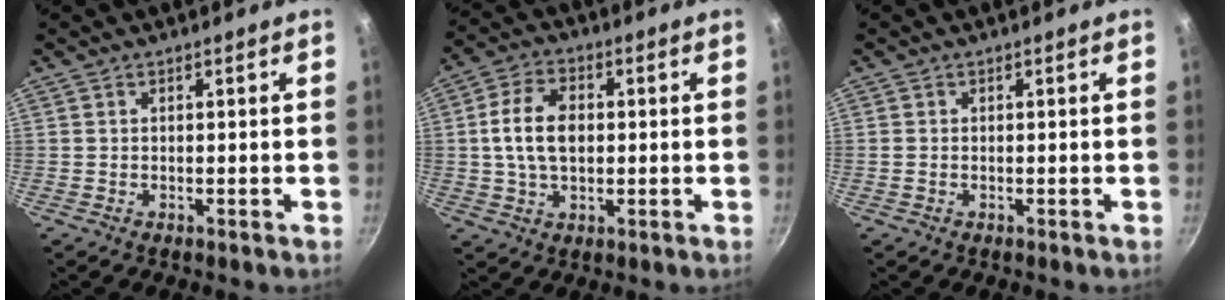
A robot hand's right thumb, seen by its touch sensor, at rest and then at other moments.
{"total": 9.8, "force": [0.6, 6.4, 7.4], "torque": [-0.128, 0.016, 0.006]}
{"total": 0.7, "force": [0.0, 0.6, 0.4], "torque": [-0.007, 0.001, -0.001]}